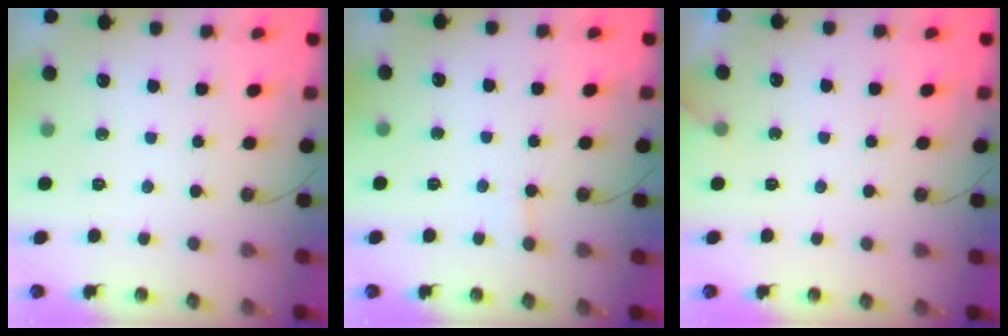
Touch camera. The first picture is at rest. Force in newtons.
{"total": 3.4, "press": 3.4, "slide": 0.2}
{"total": 3.6, "press": 3.6, "slide": 0.1}